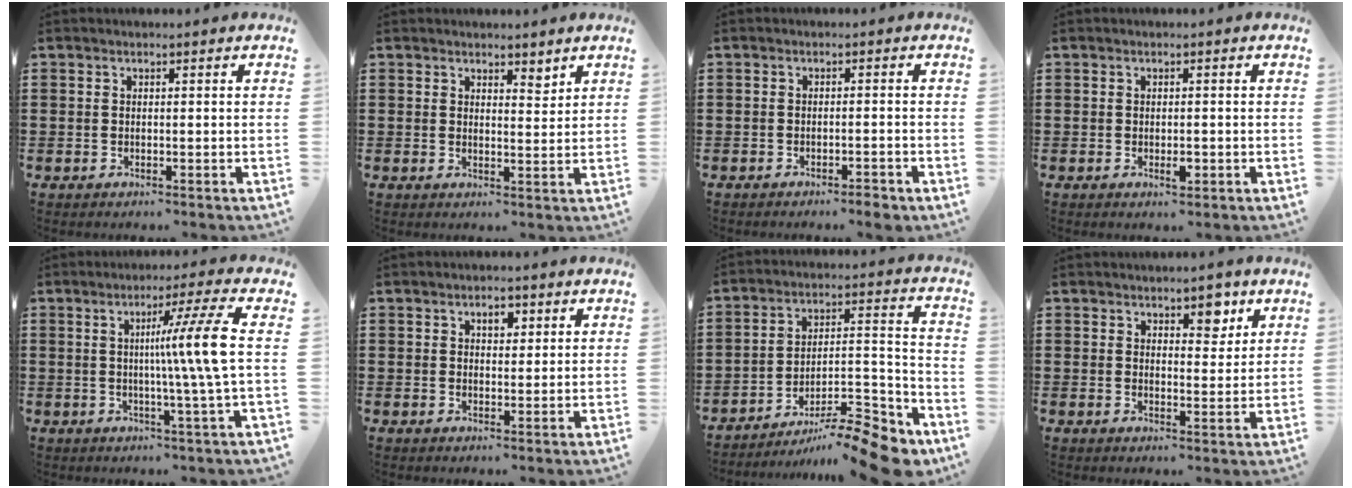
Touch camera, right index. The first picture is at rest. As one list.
[{"total": 2.2, "force": [2.1, 0.7, 0.3], "torque": [-0.003, 0.002, 0.039]}, {"total": 2.1, "force": [-1.8, -0.1, 1.0], "torque": [-0.018, 0.001, -0.035]}, {"total": 1.7, "force": [-0.5, 0.6, 1.5], "torque": [-0.027, -0.002, -0.009]}, {"total": 10.3, "force": [0.6, -1.5, 10.2], "torque": [-0.179, -0.010, -0.003]}, {"total": 2.3, "force": [1.0, 1.3, 1.5], "torque": [-0.025, 0.004, 0.016]}, {"total": 12.1, "force": [-10.3, 1.8, 6.0], "torque": [-0.071, 0.032, -0.196]}, {"total": 4.0, "force": [2.9, 2.0, 1.8], "torque": [-0.020, 0.001, 0.046]}]